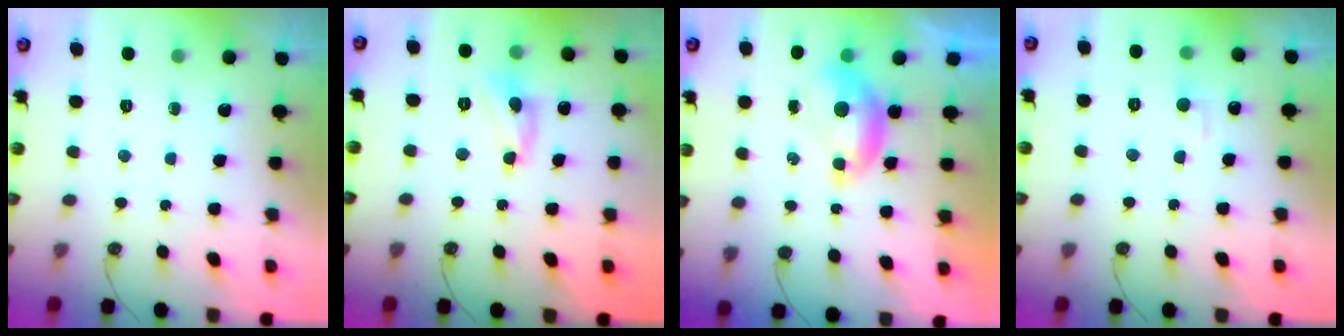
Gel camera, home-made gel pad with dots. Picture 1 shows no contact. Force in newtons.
{"total": 4.7, "press": 4.7, "slide": 0.3}
{"total": 0.0}
{"total": 2.7, "press": 2.6, "slide": 0.5}